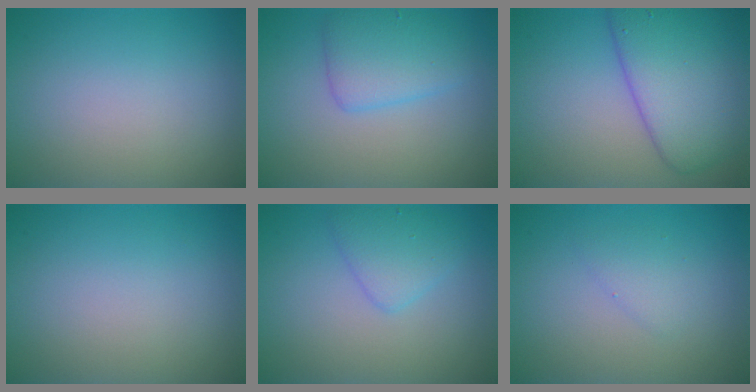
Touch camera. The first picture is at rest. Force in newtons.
{"total": 3.5, "press": 3.5, "slide": 0.3}
{"total": 7.9, "press": 7.9, "slide": 0.2}
{"total": 0.0}
{"total": 2.6, "press": 2.6, "slide": 0.0}
{"total": 1.4, "press": 1.4, "slide": 0.1}